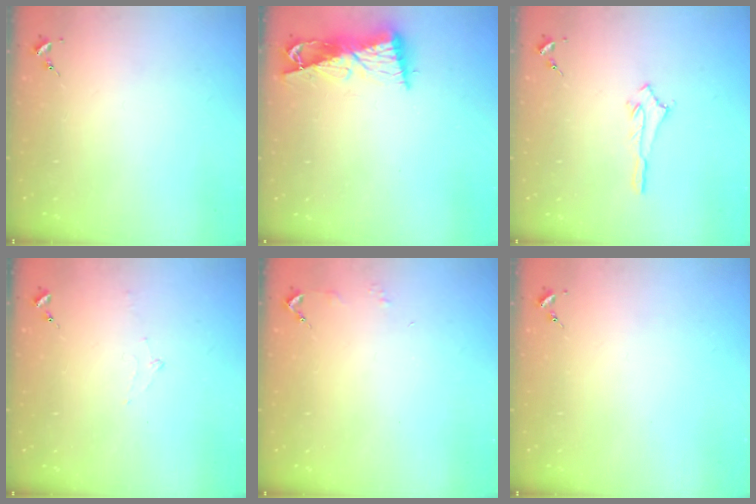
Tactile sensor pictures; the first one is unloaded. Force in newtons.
{"total": 9.5, "press": 9.4, "slide": 0.8}
{"total": 2.9, "press": 2.9, "slide": 0.2}
{"total": 6.7, "press": 6.7, "slide": 0.7}
{"total": 2.9, "press": 2.8, "slide": 0.3}
{"total": 0.0}